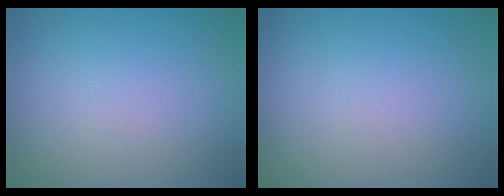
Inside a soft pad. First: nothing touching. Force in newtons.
{"total": 0.0}